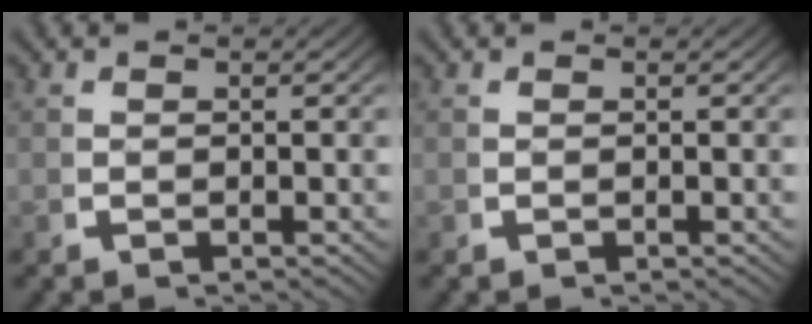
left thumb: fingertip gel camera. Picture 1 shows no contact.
{"total": 0.0}